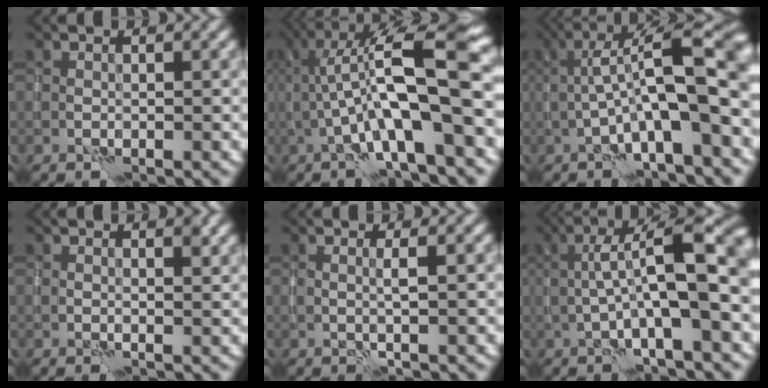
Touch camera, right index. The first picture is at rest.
{"total": 11.5, "force": [0.0, 2.8, 11.1], "torque": [-0.189, 0.023, -0.003]}
{"total": 11.4, "force": [-1.0, 3.0, 11.0], "torque": [-0.172, 0.028, -0.019]}
{"total": 1.1, "force": [0.7, 0.3, 0.8], "torque": [-0.009, -0.002, 0.010]}
{"total": 1.2, "force": [0.0, 0.1, 1.2], "torque": [-0.021, 0.002, -0.004]}
{"total": 10.9, "force": [0.3, 2.9, 10.5], "torque": [-0.162, 0.029, -0.002]}